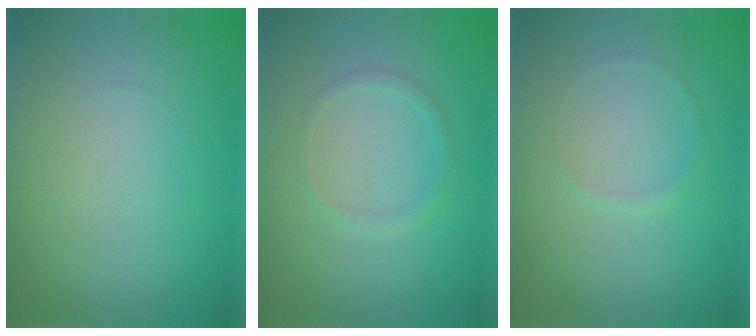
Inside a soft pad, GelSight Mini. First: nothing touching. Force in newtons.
{"total": 0.9, "press": 0.9, "slide": 0.1}
{"total": 0.5, "press": 0.5, "slide": 0.1}